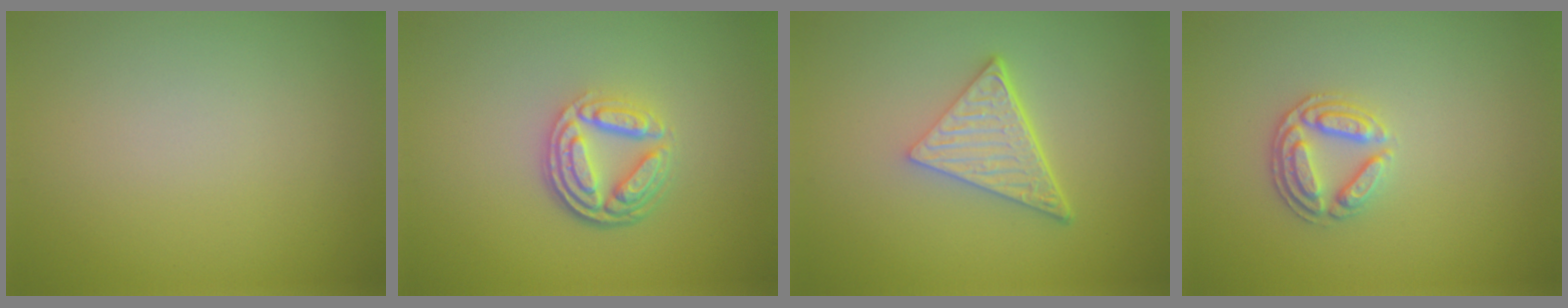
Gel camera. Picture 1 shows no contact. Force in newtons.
{"total": 4.6, "press": 3.4, "slide": 3.1}
{"total": 4.7, "press": 3.4, "slide": 3.3}
{"total": 2.7, "press": 2.6, "slide": 0.9}